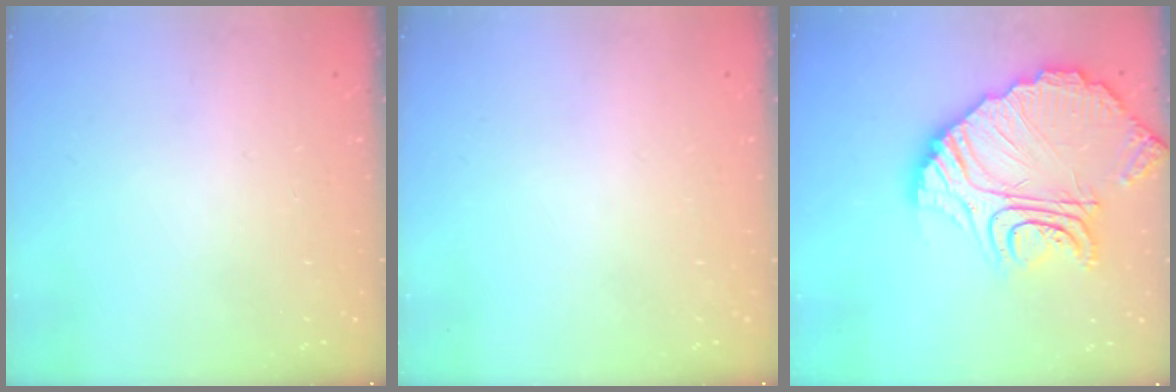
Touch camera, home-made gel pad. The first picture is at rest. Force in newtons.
{"total": 0.0}
{"total": 24.0, "press": 23.8, "slide": 2.7}